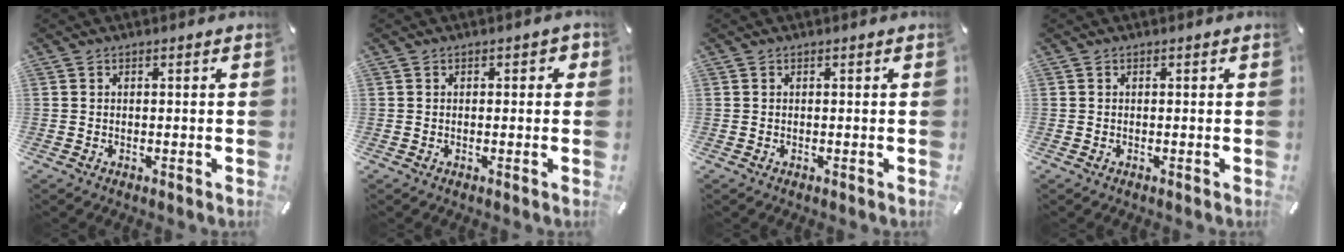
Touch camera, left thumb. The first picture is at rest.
{"total": 1.0, "force": [-0.1, 0.7, 0.7], "torque": [-0.004, 0.000, -0.005]}
{"total": 0.0}
{"total": 0.0}